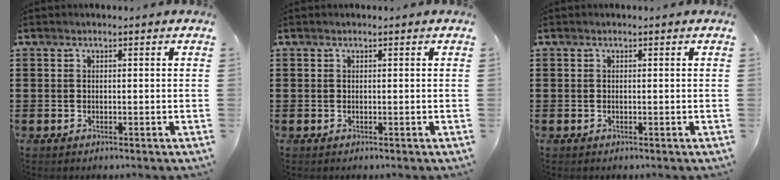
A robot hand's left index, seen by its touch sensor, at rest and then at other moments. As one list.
[{"total": 0.0}, {"total": 0.0}]